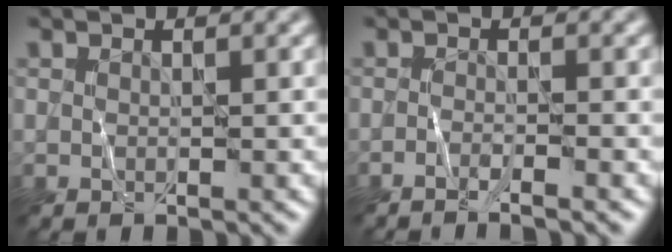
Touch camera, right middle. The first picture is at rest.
{"total": 1.9, "force": [-1.4, 0.1, 1.4], "torque": [-0.025, 0.001, -0.033]}